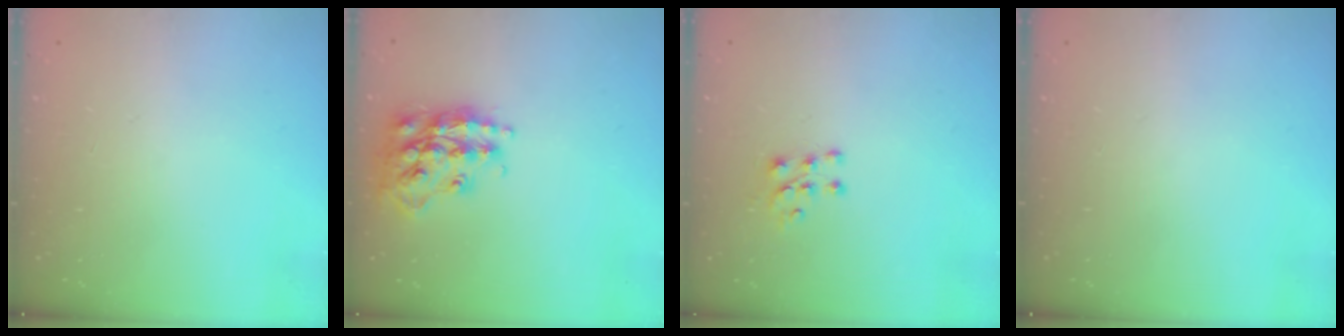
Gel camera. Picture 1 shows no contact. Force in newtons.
{"total": 18.4, "press": 18.4, "slide": 1.2}
{"total": 6.5, "press": 6.4, "slide": 0.7}
{"total": 0.0}